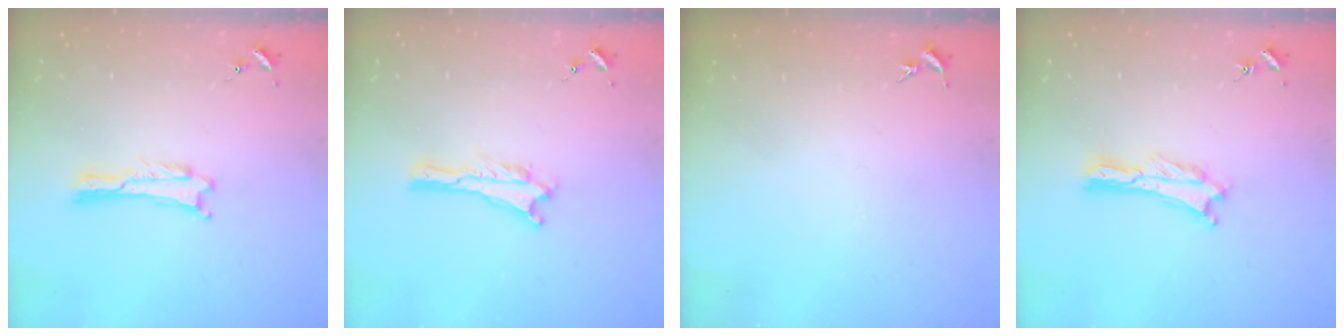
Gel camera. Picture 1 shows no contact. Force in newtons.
{"total": 0.0}
{"total": 0.0}
{"total": 0.9, "press": 0.9, "slide": 0.2}